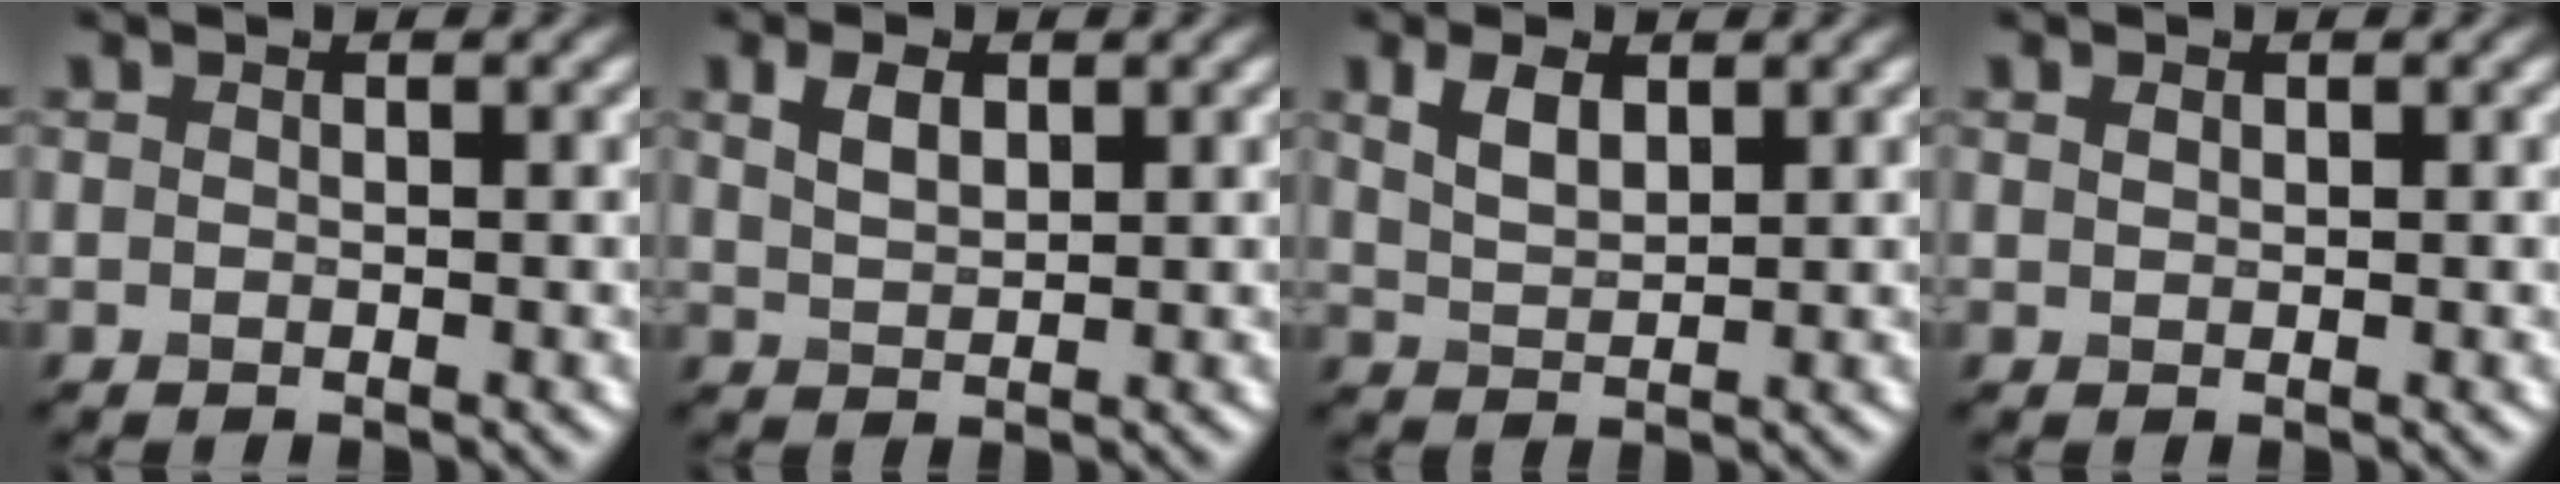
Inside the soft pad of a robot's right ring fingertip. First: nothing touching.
{"total": 2.5, "force": [1.3, 1.3, 1.7], "torque": [-0.040, 0.002, 0.029]}
{"total": 3.0, "force": [1.6, 1.4, 2.0], "torque": [-0.046, 0.001, 0.035]}
{"total": 0.6, "force": [0.3, 0.4, 0.3], "torque": [-0.009, 0.001, 0.009]}